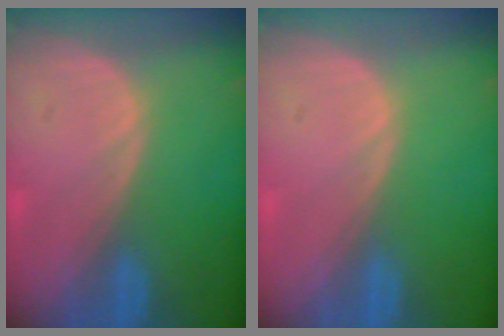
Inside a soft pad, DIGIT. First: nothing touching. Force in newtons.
{"total": 0.0}